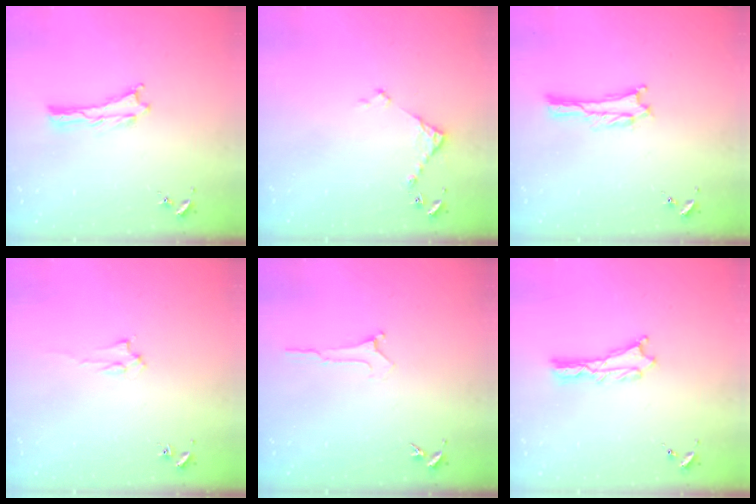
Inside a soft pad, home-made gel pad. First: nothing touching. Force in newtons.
{"total": 3.7, "press": 3.6, "slide": 0.3}
{"total": 1.0, "press": 1.0, "slide": 0.1}
{"total": 1.6, "press": 1.6, "slide": 0.2}
{"total": 0.0}
{"total": 0.7, "press": 0.6, "slide": 0.2}